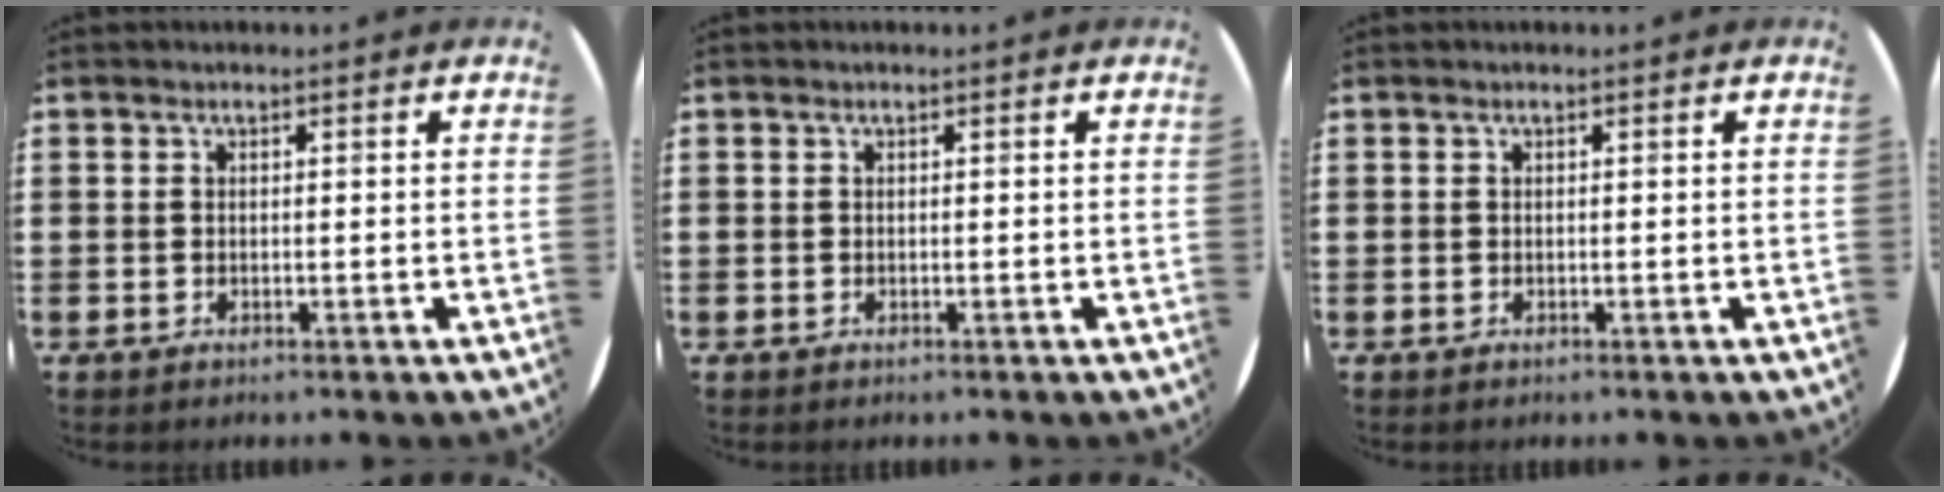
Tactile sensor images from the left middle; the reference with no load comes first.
{"total": 0.0}
{"total": 0.0}